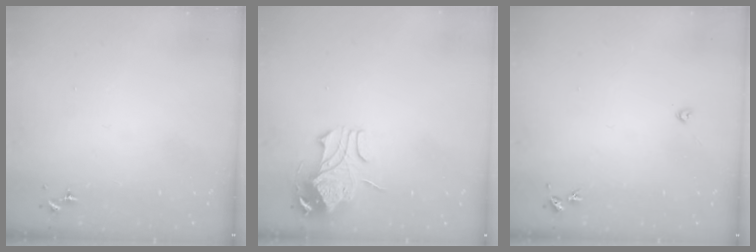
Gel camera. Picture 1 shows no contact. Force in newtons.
{"total": 9.6, "press": 9.6, "slide": 1.1}
{"total": 2.2, "press": 2.2, "slide": 0.3}